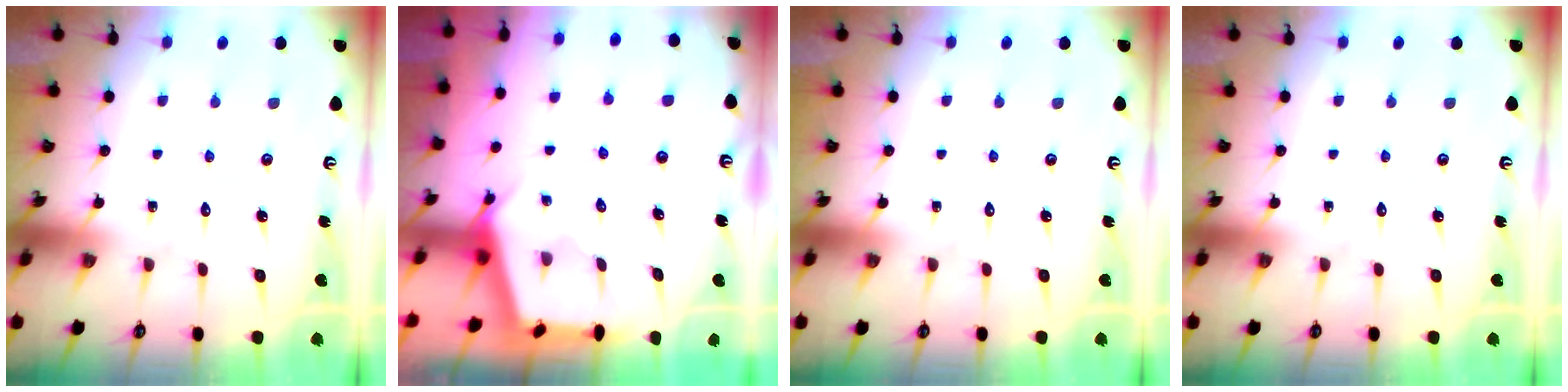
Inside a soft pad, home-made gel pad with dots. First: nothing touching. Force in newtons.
{"total": 3.0, "press": 3.0, "slide": 0.4}
{"total": 0.0}
{"total": 0.0}